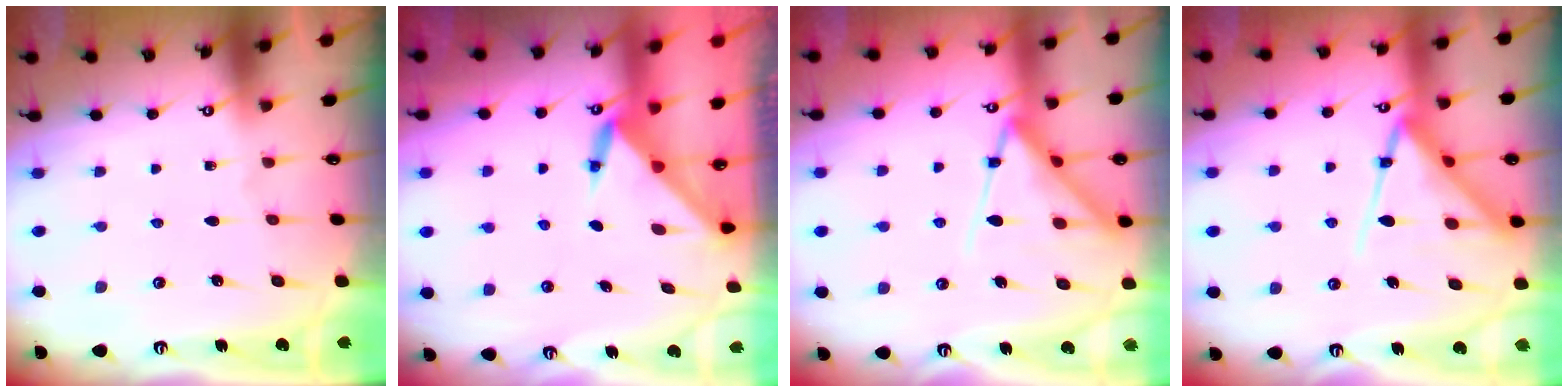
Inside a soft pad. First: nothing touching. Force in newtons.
{"total": 3.5, "press": 3.5, "slide": 0.4}
{"total": 12.6, "press": 12.6, "slide": 1.0}
{"total": 13.9, "press": 13.8, "slide": 1.3}